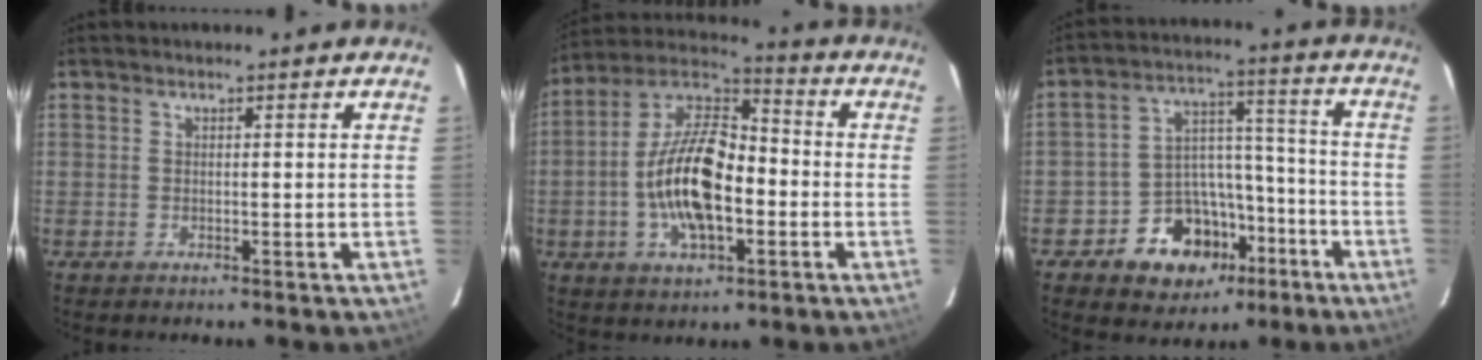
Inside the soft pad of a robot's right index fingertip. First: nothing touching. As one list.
[{"total": 16.4, "force": [-3.5, 7.7, 14.1], "torque": [-0.278, 0.009, -0.068]}, {"total": 13.0, "force": [-7.1, 9.6, 5.1], "torque": [-0.097, 0.038, -0.095]}]